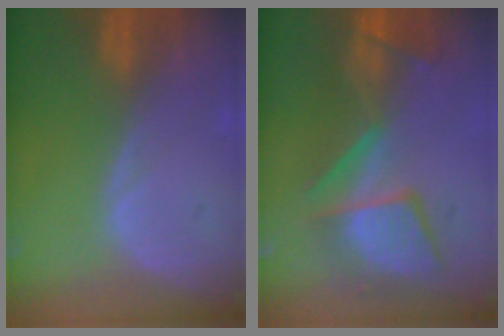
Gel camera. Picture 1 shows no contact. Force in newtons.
{"total": 9.5, "press": 9.2, "slide": 2.1}